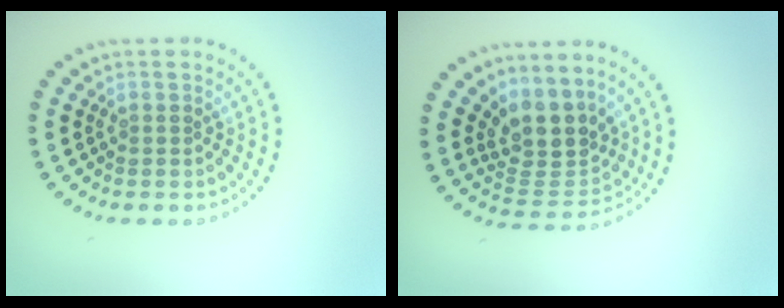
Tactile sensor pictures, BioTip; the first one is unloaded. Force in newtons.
{"total": 4.1, "press": 3.2, "slide": 2.5}